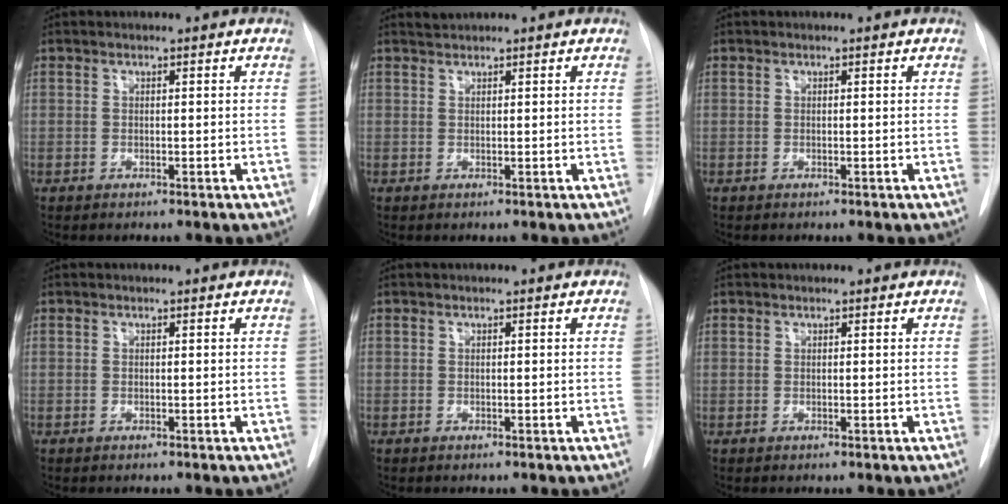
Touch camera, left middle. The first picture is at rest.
{"total": 0.8, "force": [0.8, -0.2, -0.2], "torque": [-0.005, 0.004, 0.018]}
{"total": 0.0}
{"total": 0.0}
{"total": 0.0}
{"total": 0.0}